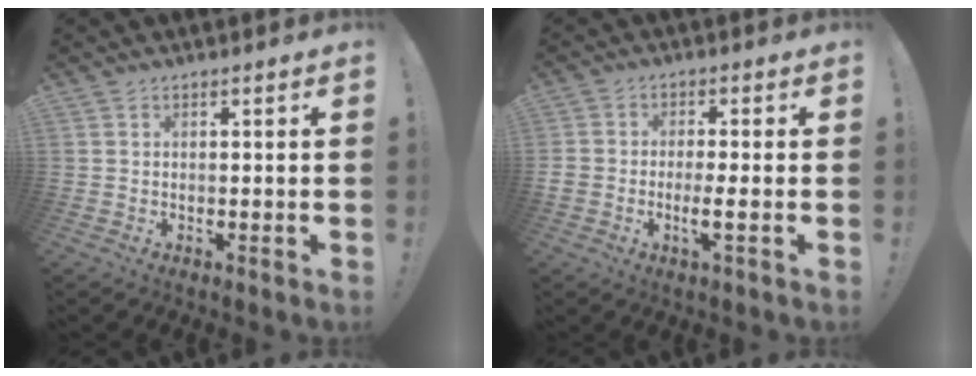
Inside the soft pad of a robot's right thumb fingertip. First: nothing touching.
{"total": 4.6, "force": [-1.7, 1.1, 4.1], "torque": [-0.073, -0.003, -0.030]}